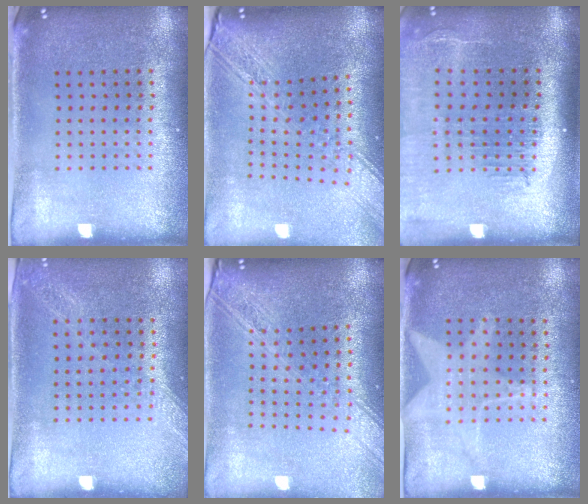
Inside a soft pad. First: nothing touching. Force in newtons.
{"total": 2.9, "press": 2.3, "slide": 1.9}
{"total": 2.3, "press": 1.9, "slide": 1.3}
{"total": 1.1, "press": 1.1, "slide": 0.2}
{"total": 2.1, "press": 1.8, "slide": 1.1}
{"total": 1.1, "press": 0.9, "slide": 0.6}